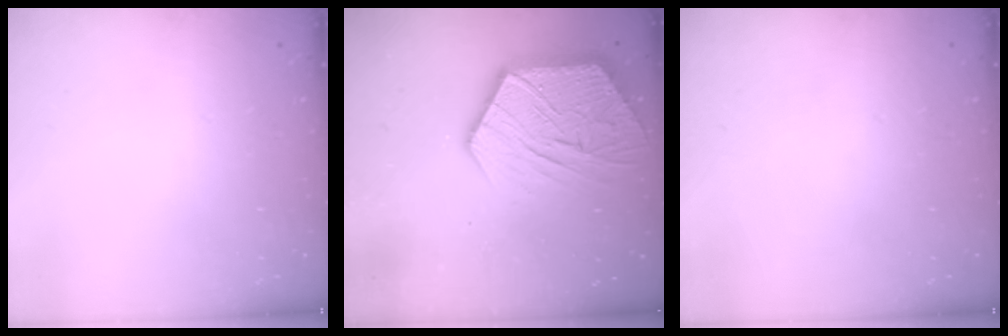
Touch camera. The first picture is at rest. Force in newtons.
{"total": 16.5, "press": 16.4, "slide": 1.2}
{"total": 0.0}